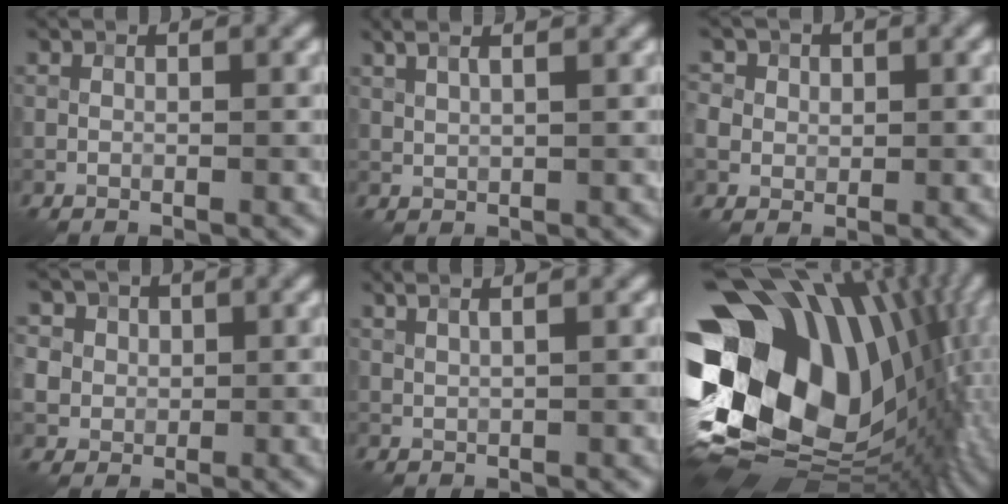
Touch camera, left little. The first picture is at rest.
{"total": 4.2, "force": [2.7, 1.8, 2.7], "torque": [-0.039, 0.036, 0.026]}
{"total": 4.9, "force": [1.5, 4.3, 1.9], "torque": [-0.042, 0.022, 0.011]}
{"total": 6.9, "force": [2.7, 5.8, 2.5], "torque": [-0.055, 0.020, 0.028]}
{"total": 3.6, "force": [2.3, 1.5, 2.4], "torque": [-0.029, 0.032, 0.014]}
{"total": 20.5, "force": [2.8, 14.4, 14.4], "torque": [-0.310, -0.052, 0.090]}